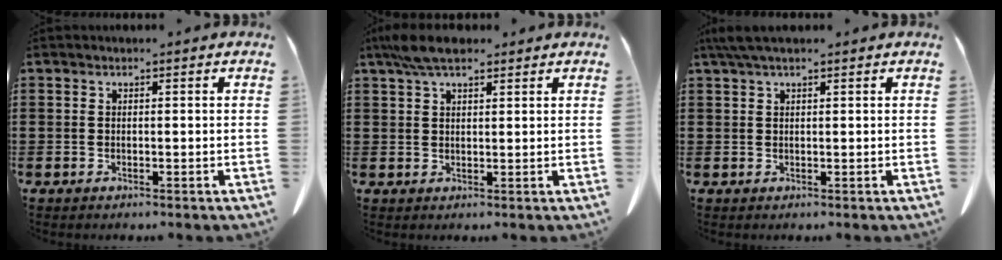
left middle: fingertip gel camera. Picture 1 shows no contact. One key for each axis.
{"total": 5.3, "fx": 3.9, "fy": 1.7, "fz": 3.2, "tx": -0.072, "ty": 0.000, "tz": 0.072}
{"total": 2.3, "fx": 1.4, "fy": 0.4, "fz": 1.8, "tx": -0.038, "ty": 0.001, "tz": 0.027}